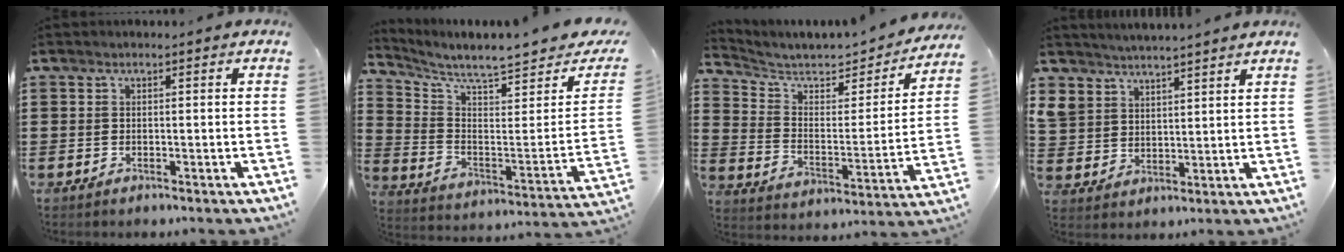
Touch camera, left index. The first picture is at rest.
{"total": 6.0, "force": [5.3, -0.2, 2.8], "torque": [-0.076, -0.060, 0.083]}
{"total": 5.3, "force": [4.6, 1.8, 2.1], "torque": [-0.067, -0.029, 0.073]}
{"total": 4.3, "force": [4.1, 1.2, -0.6], "torque": [-0.011, -0.020, 0.075]}